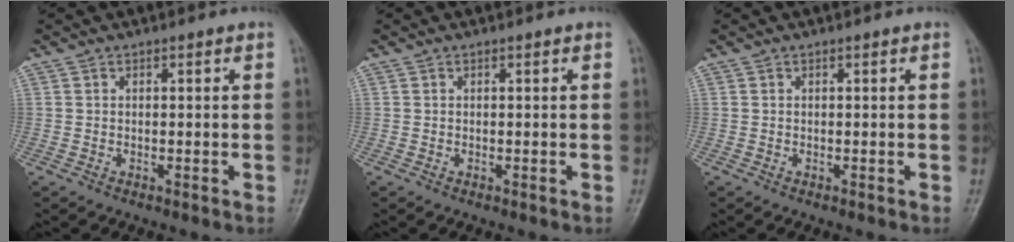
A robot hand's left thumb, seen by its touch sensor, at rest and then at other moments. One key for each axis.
{"total": 0.0}
{"total": 0.0}